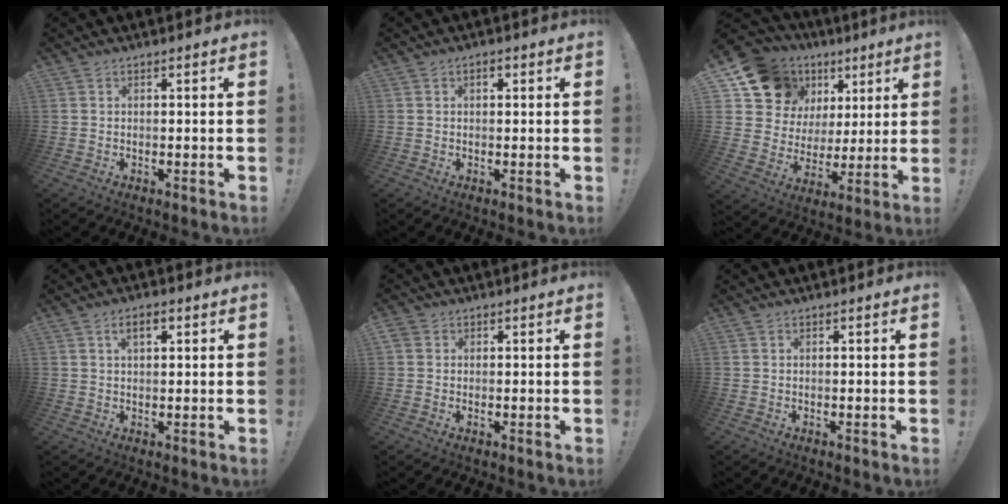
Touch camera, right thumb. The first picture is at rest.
{"total": 1.5, "force": [0.6, 0.9, 1.0], "torque": [-0.007, -0.001, 0.006]}
{"total": 14.5, "force": [9.4, 10.1, 4.3], "torque": [-0.080, -0.061, 0.191]}
{"total": 3.9, "force": [1.5, 1.8, 3.1], "torque": [-0.043, -0.001, 0.021]}
{"total": 1.7, "force": [0.5, 1.6, 0.6], "torque": [-0.011, 0.000, 0.010]}
{"total": 0.0}